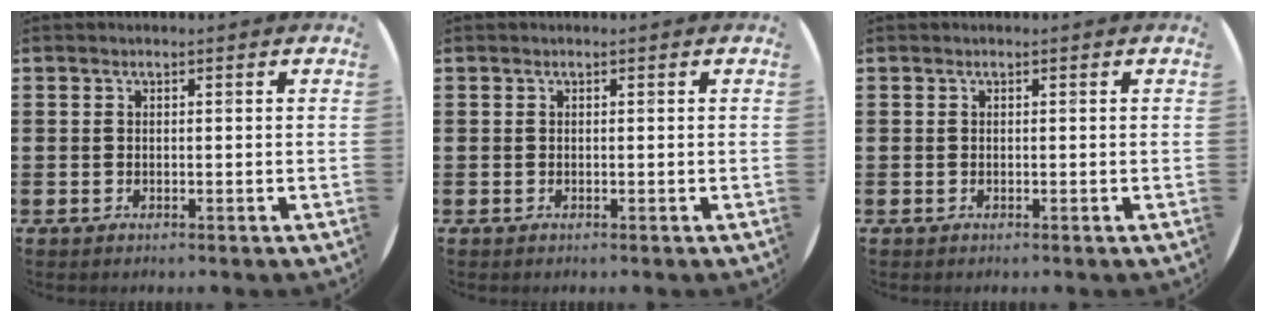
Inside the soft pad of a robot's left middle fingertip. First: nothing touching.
{"total": 0.0}
{"total": 0.0}